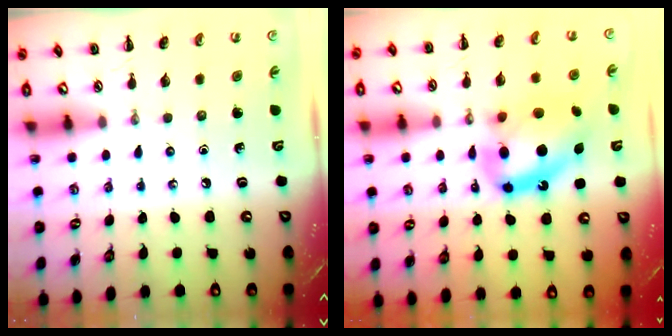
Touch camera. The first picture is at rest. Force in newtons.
{"total": 14.8, "press": 14.4, "slide": 3.6}